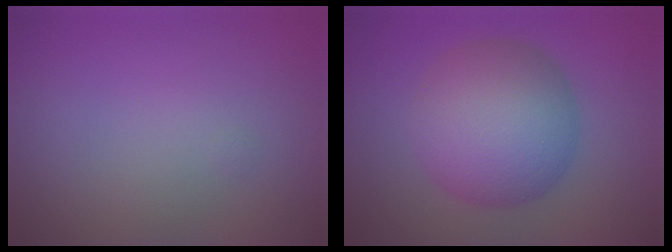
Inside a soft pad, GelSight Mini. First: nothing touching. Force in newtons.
{"total": 8.7, "press": 8.7, "slide": 0.2}